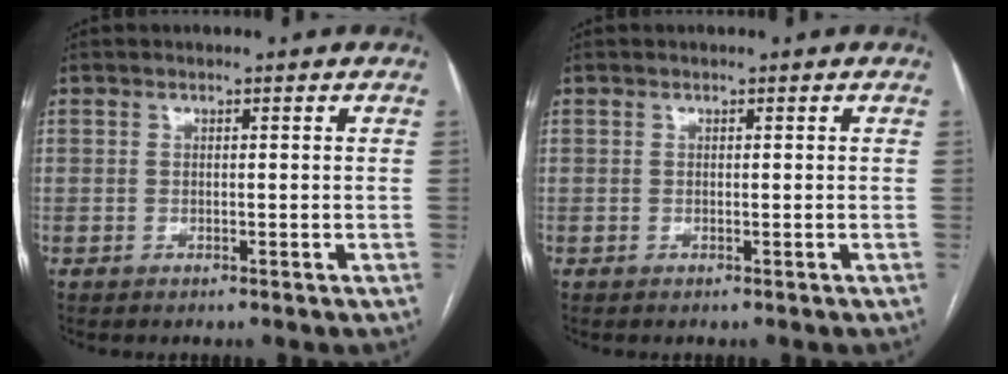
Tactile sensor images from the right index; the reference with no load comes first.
{"total": 0.0}